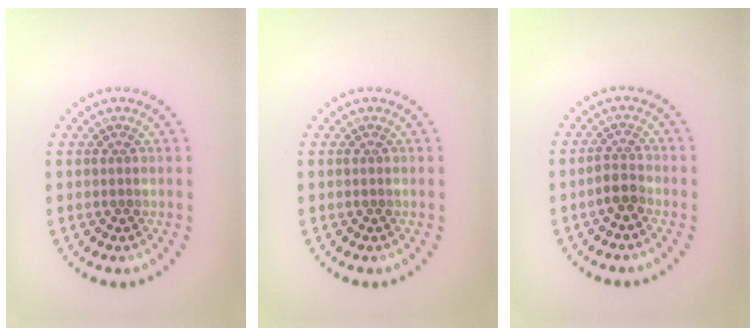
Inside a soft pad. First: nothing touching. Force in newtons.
{"total": 0.0}
{"total": 1.8, "press": 1.4, "slide": 1.1}